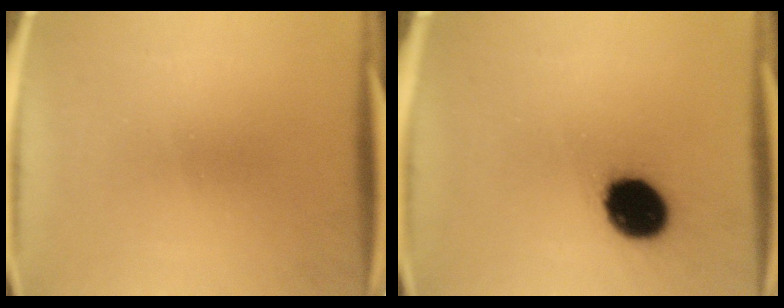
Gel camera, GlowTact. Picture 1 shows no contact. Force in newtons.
{"total": 14.4}